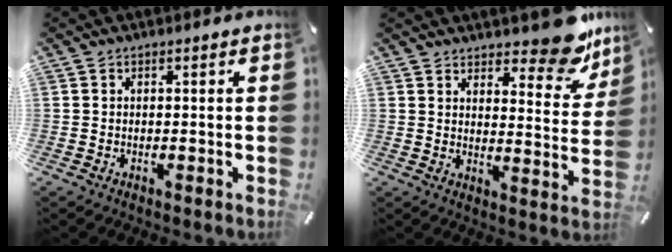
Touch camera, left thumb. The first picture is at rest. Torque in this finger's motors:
{"motor_torque": [0.74, -0.56, 0.06, -0.16, 0.02]}